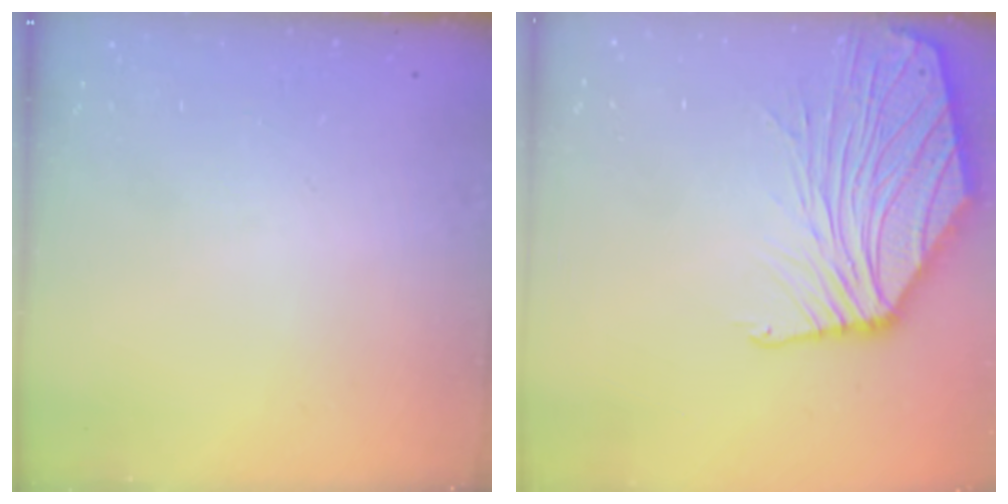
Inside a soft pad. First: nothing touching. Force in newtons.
{"total": 10.5, "press": 10.3, "slide": 1.5}